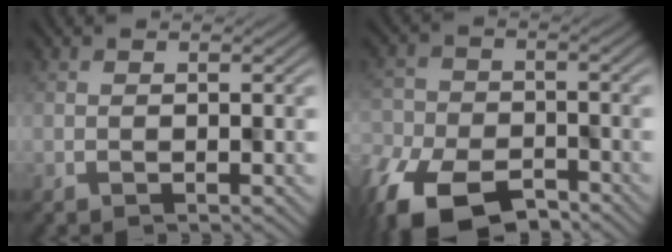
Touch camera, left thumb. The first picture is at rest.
{"total": 12.5, "force": [-8.7, 6.5, 6.3], "torque": [-0.156, -0.049, -0.146]}